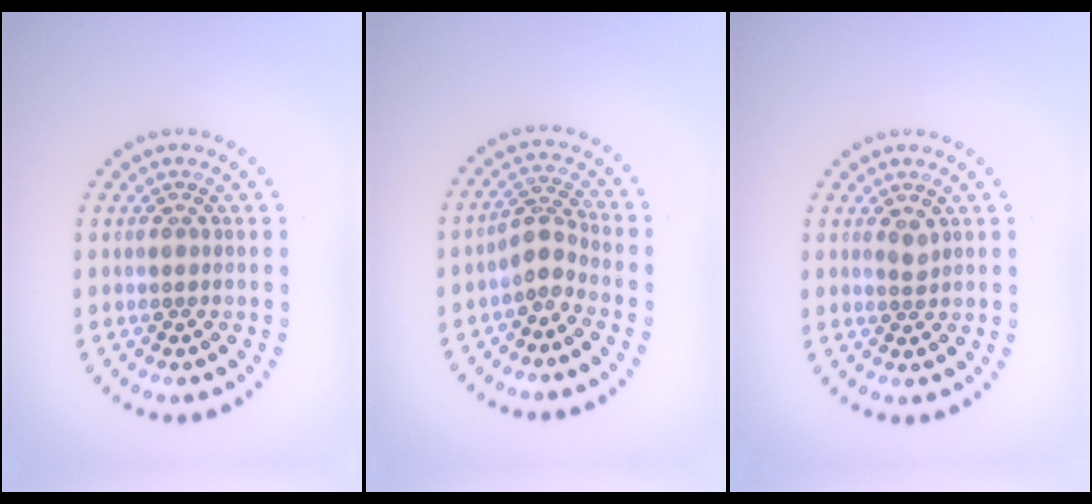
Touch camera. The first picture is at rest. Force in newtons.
{"total": 2.3, "press": 1.6, "slide": 1.7}
{"total": 0.9, "press": 0.7, "slide": 0.6}